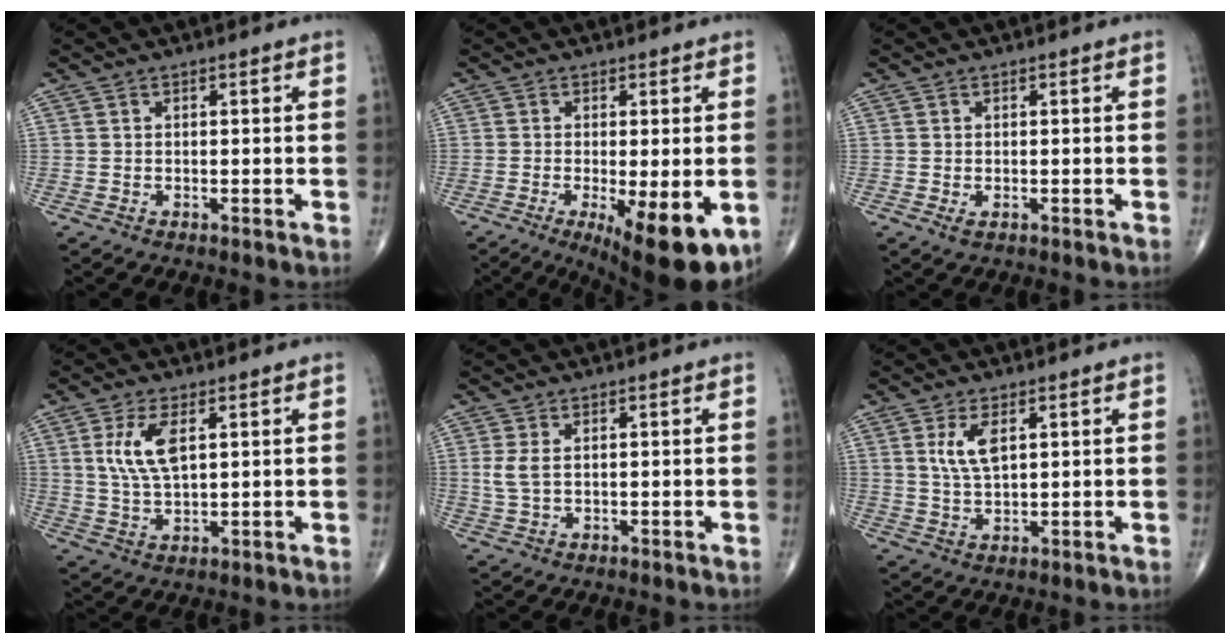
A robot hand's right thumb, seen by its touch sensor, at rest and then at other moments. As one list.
[{"total": 13.1, "force": [-4.6, 3.9, 11.7], "torque": [-0.147, -0.021, -0.058]}, {"total": 1.1, "force": [-0.3, 0.6, 0.9], "torque": [-0.016, -0.004, -0.004]}, {"total": 7.6, "force": [2.3, 3.3, 6.4], "torque": [-0.133, -0.007, 0.050]}, {"total": 2.7, "force": [0.5, 1.3, 2.3], "torque": [-0.061, 0.004, 0.017]}, {"total": 5.3, "force": [1.9, 2.3, 4.4], "torque": [-0.087, -0.008, 0.042]}]